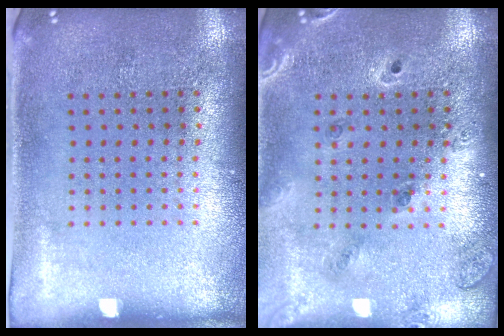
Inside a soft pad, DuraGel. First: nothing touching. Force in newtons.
{"total": 1.4, "press": 1.3, "slide": 0.4}